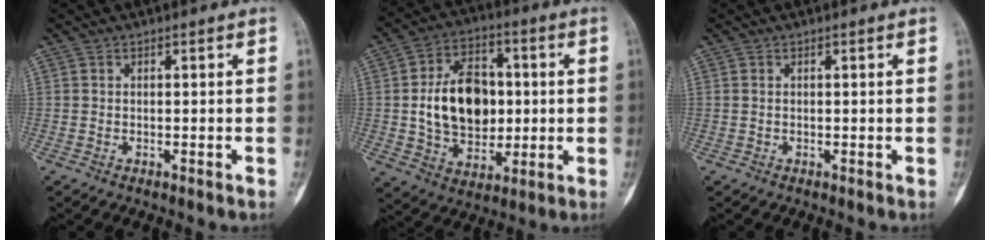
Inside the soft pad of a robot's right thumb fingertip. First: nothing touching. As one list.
[{"total": 16.2, "force": [0.8, 11.3, 11.6], "torque": [-0.156, 0.009, 0.019]}, {"total": 0.0}]